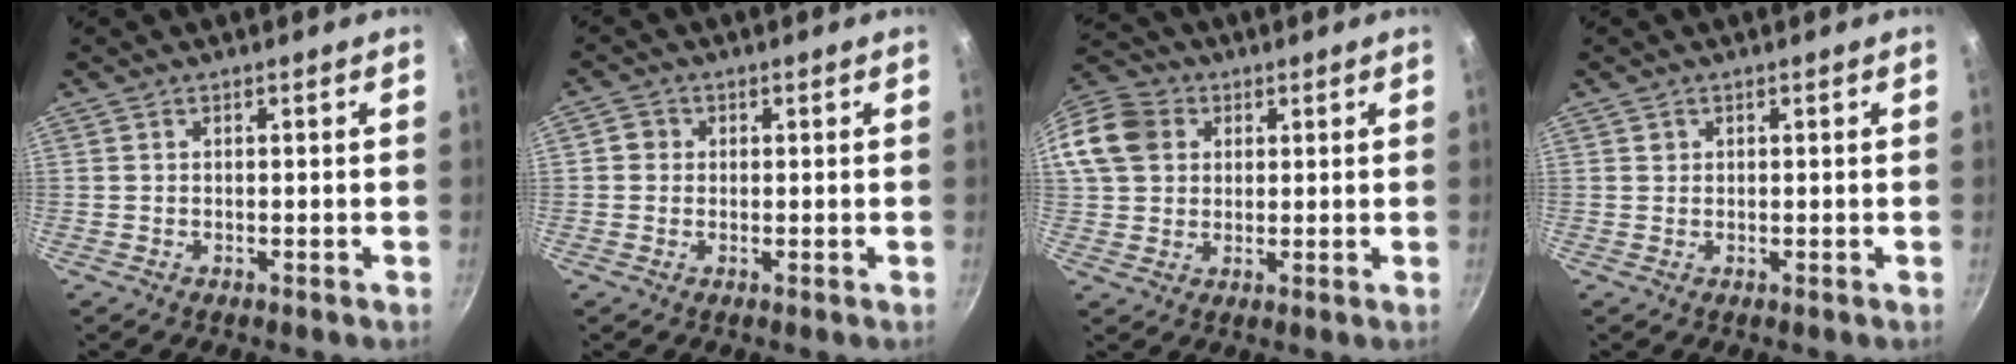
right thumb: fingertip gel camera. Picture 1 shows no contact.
{"total": 2.3, "force": [0.1, 2.2, 0.7], "torque": [0.003, 0.004, -0.004]}
{"total": 14.3, "force": [3.5, 12.0, 6.9], "torque": [-0.139, 0.024, 0.053]}
{"total": 0.7, "force": [0.3, 0.6, 0.1], "torque": [0.003, 0.002, 0.003]}